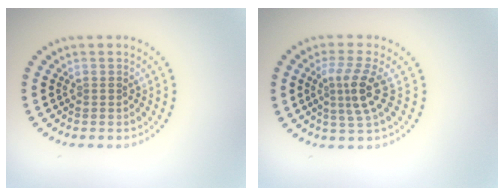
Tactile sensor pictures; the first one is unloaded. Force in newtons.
{"total": 3.4, "press": 2.8, "slide": 1.9}